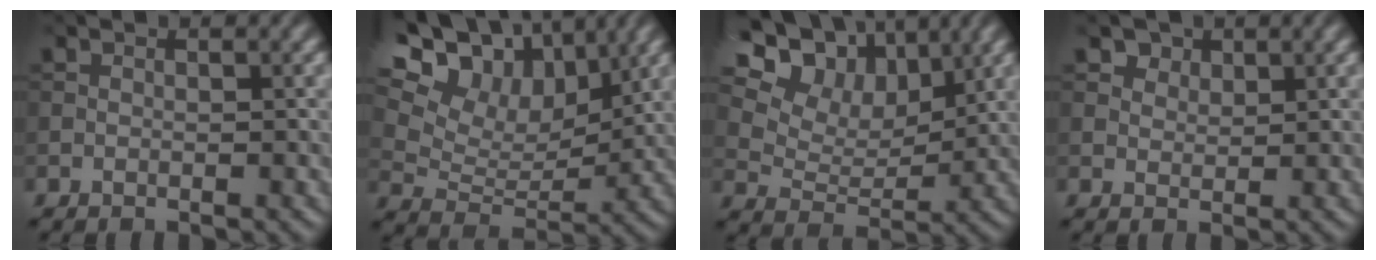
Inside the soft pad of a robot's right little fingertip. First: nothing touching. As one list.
[{"total": 17.0, "force": [9.8, 10.6, 9.0], "torque": [-0.190, 0.048, 0.169]}, {"total": 13.8, "force": [8.2, 8.6, 7.0], "torque": [-0.144, 0.032, 0.145]}, {"total": 3.0, "force": [2.1, 1.9, 1.0], "torque": [-0.028, -0.017, 0.049]}]